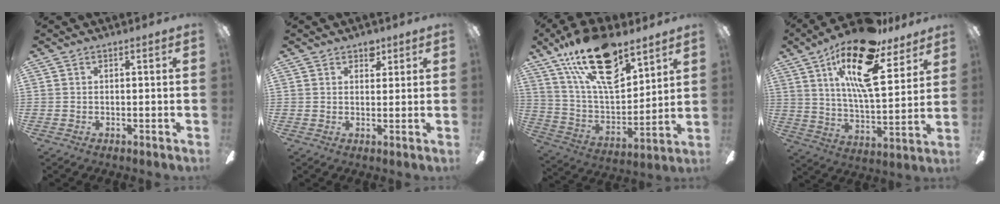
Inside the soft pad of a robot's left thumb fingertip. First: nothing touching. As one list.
[{"total": 3.5, "force": [2.4, 2.1, 1.4], "torque": [0.001, -0.010, 0.038]}, {"total": 23.2, "force": [15.3, 9.8, 14.4], "torque": [-0.271, -0.084, 0.267]}, {"total": 21.5, "force": [12.7, 7.6, 15.7], "torque": [-0.269, -0.059, 0.210]}]